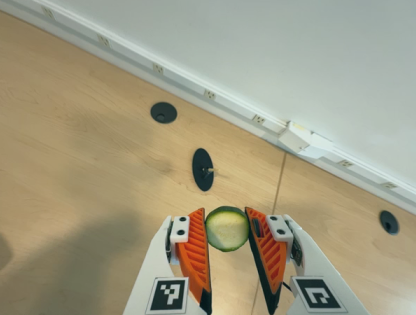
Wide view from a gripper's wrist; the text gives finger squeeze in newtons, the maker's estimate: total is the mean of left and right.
{"total": 10.2, "left": 10.2, "right": 10.1}